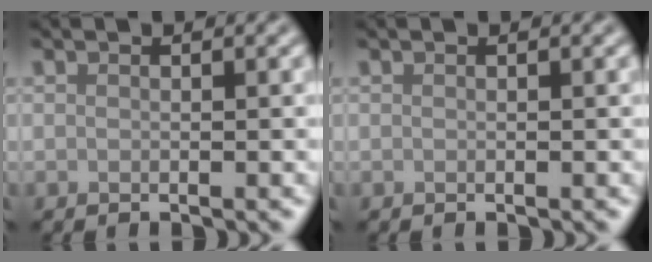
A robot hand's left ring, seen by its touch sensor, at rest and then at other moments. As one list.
[{"total": 0.0}]